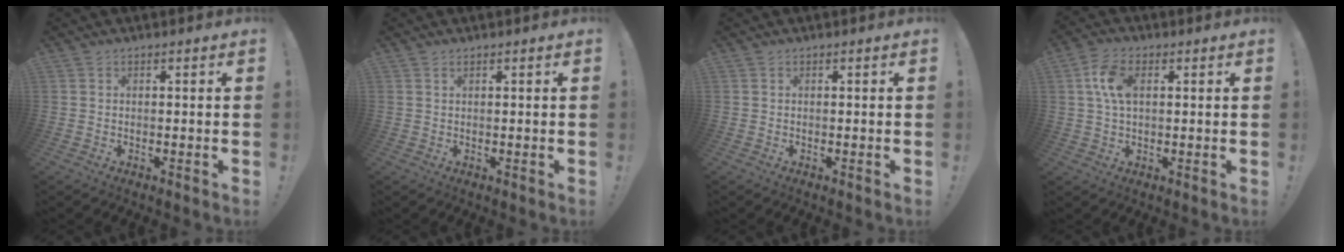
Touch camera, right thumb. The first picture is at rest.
{"total": 0.6, "force": [0.4, 0.2, 0.4], "torque": [-0.013, 0.002, 0.009]}
{"total": 0.0}
{"total": 8.4, "force": [1.8, 5.1, 6.4], "torque": [-0.121, 0.003, 0.033]}